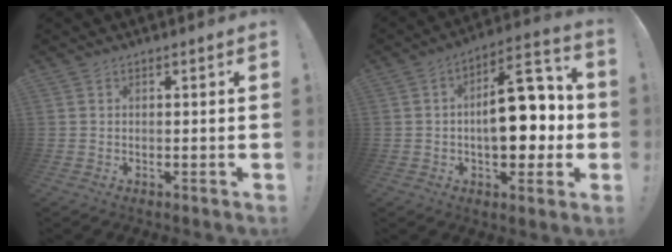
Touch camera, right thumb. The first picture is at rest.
{"total": 17.8, "force": [-1.1, 9.5, 15.0], "torque": [-0.208, 0.015, -0.018]}